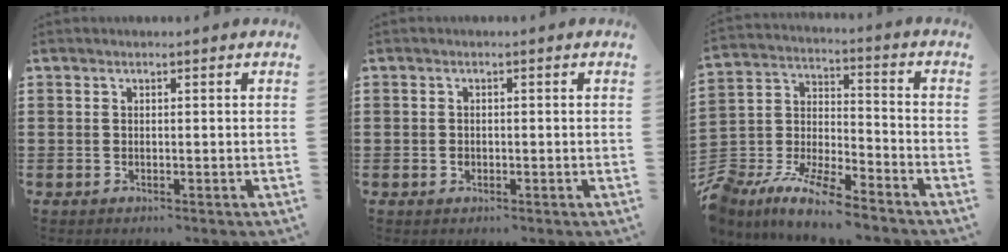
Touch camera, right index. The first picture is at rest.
{"total": 0.7, "force": [-0.3, 0.5, 0.4], "torque": [-0.010, 0.000, -0.005]}
{"total": 7.7, "force": [-7.4, 0.9, 1.9], "torque": [-0.057, -0.003, -0.155]}